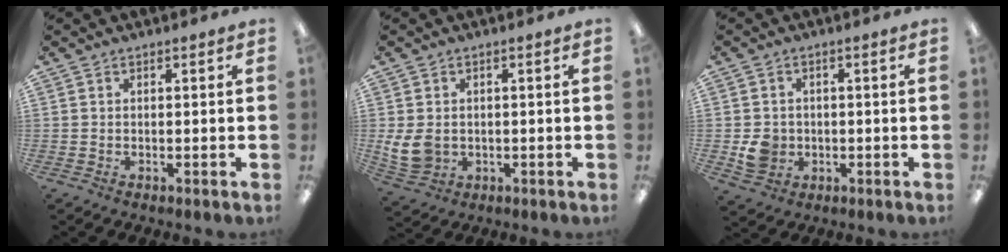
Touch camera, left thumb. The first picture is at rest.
{"total": 6.5, "force": [0.0, 5.2, 3.9], "torque": [-0.081, 0.006, 0.003]}
{"total": 5.1, "force": [-0.8, 4.6, 2.0], "torque": [-0.027, 0.003, -0.013]}